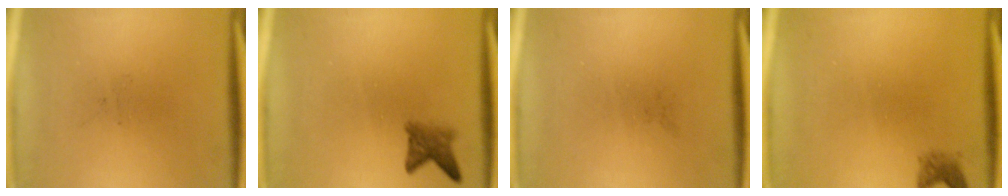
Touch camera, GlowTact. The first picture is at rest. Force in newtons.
{"total": 2.5}
{"total": 0.0}
{"total": 1.5}